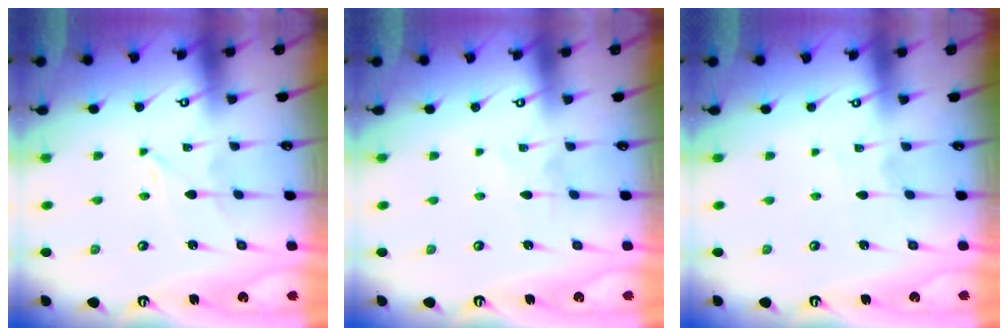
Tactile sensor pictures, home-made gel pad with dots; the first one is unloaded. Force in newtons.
{"total": 2.4, "press": 2.4, "slide": 0.3}
{"total": 1.7, "press": 1.7, "slide": 0.2}